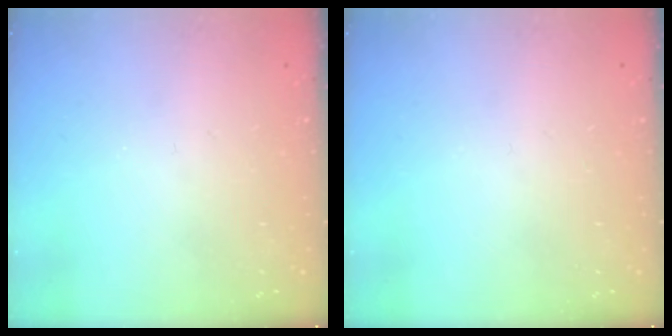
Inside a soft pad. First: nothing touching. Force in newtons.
{"total": 0.0}